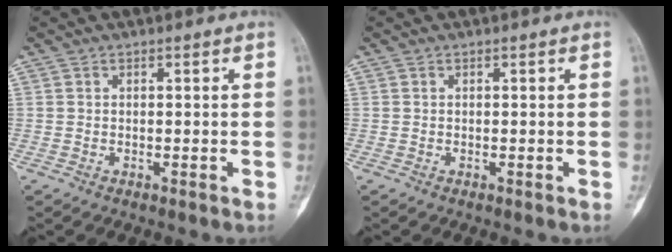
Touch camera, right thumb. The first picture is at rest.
{"total": 0.0}